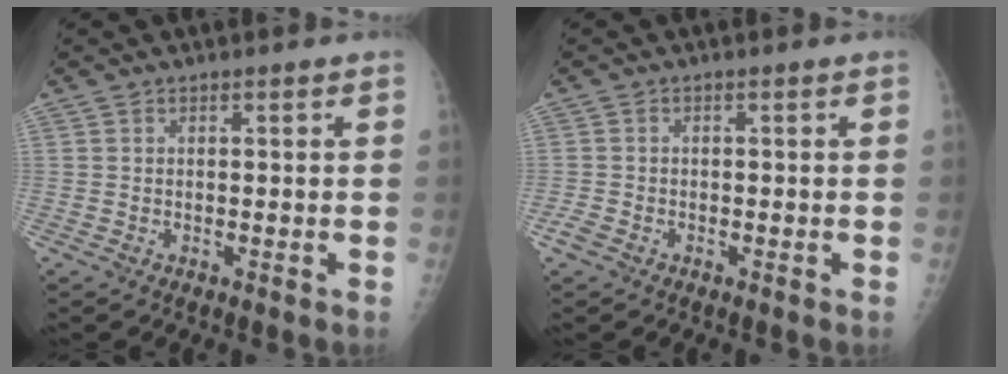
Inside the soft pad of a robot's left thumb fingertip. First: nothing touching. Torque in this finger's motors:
{"motor_torque": [0.01, 0.24, -0.03, 0.00, 0.04]}